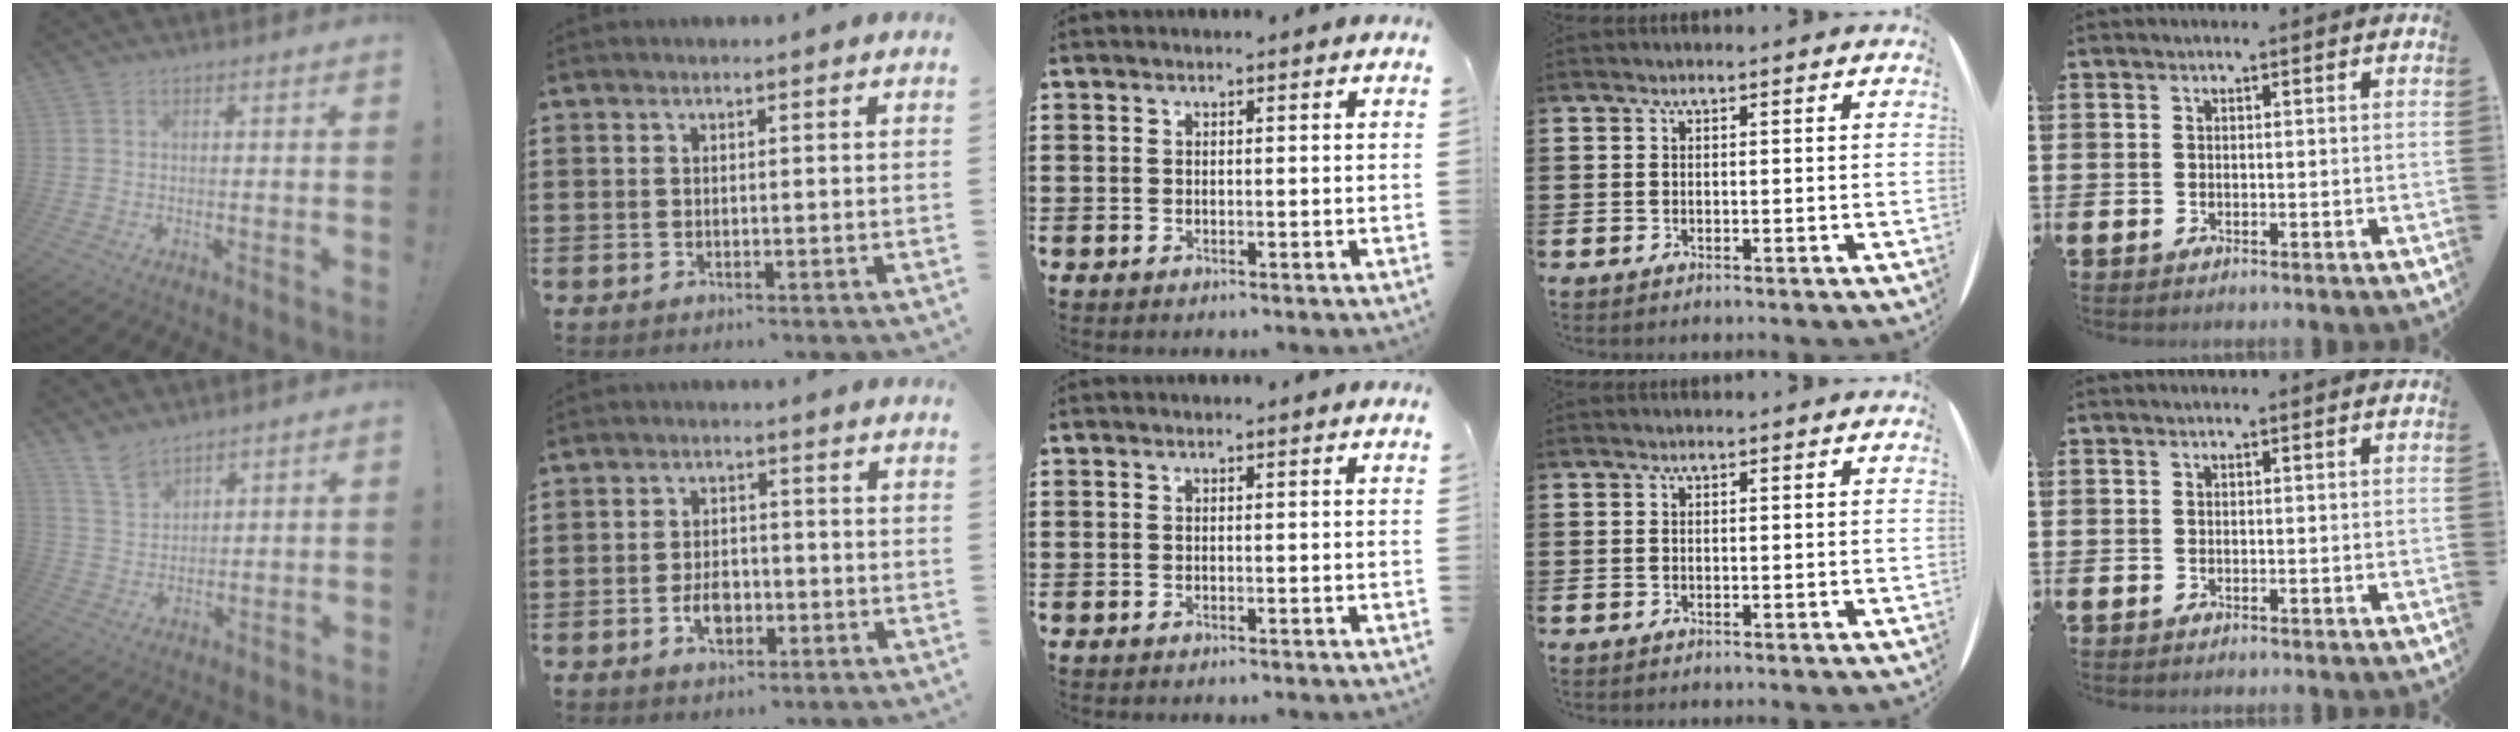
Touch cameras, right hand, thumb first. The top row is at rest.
{"thumb": {"total": 7.6, "force": [6.3, 3.6, 2.0], "torque": [-0.049, -0.038, 0.125]}, "index": {"total": 4.1, "force": [-1.4, 2.6, 2.8], "torque": [-0.058, 0.002, -0.027]}}